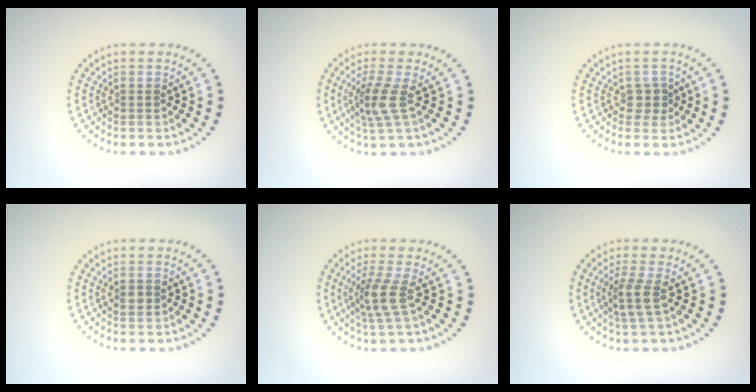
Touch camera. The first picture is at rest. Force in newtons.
{"total": 2.9, "press": 2.2, "slide": 1.8}
{"total": 1.4, "press": 1.2, "slide": 0.9}
{"total": 1.3, "press": 1.3, "slide": 0.0}
{"total": 2.8, "press": 2.1, "slide": 1.8}
{"total": 2.4, "press": 1.8, "slide": 1.5}